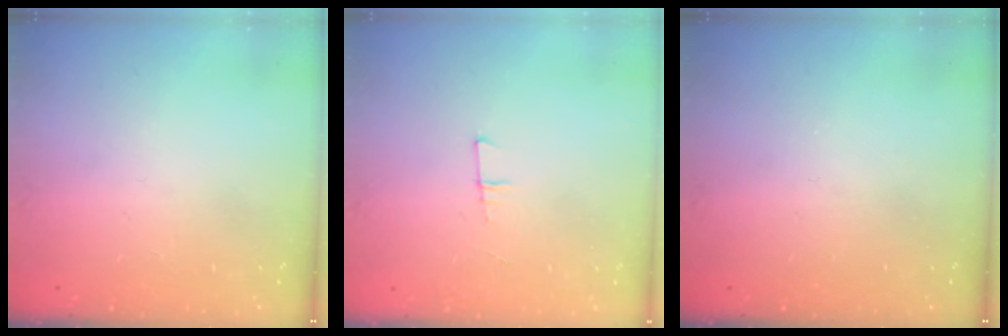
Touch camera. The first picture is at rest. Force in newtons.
{"total": 5.6, "press": 4.7, "slide": 2.9}
{"total": 0.0}